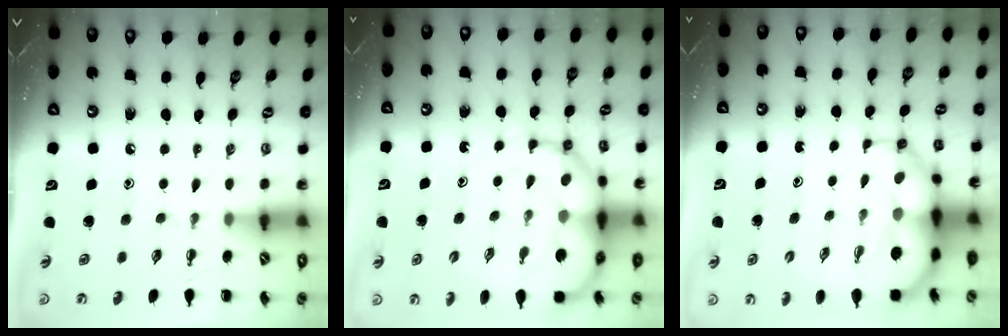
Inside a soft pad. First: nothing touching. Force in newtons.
{"total": 13.8, "press": 13.3, "slide": 3.7}
{"total": 8.6, "press": 8.3, "slide": 2.4}